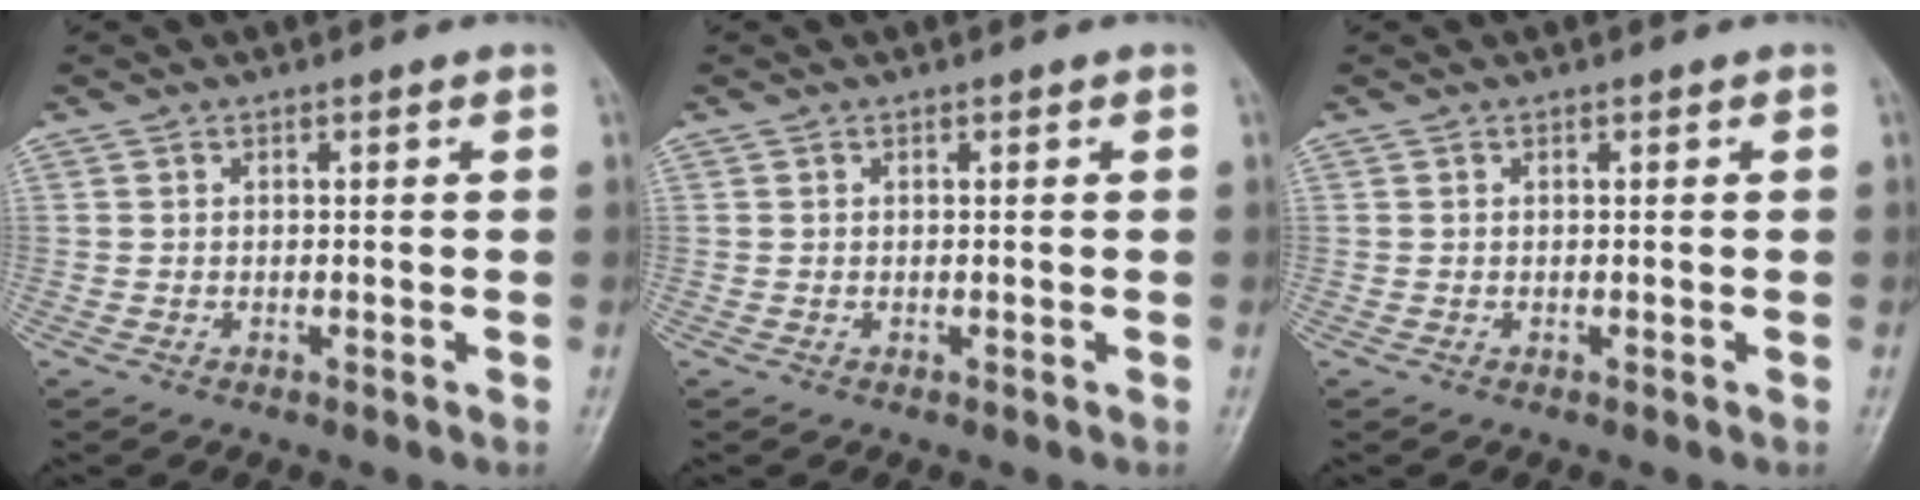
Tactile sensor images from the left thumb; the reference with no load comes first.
{"total": 0.0}
{"total": 0.0}